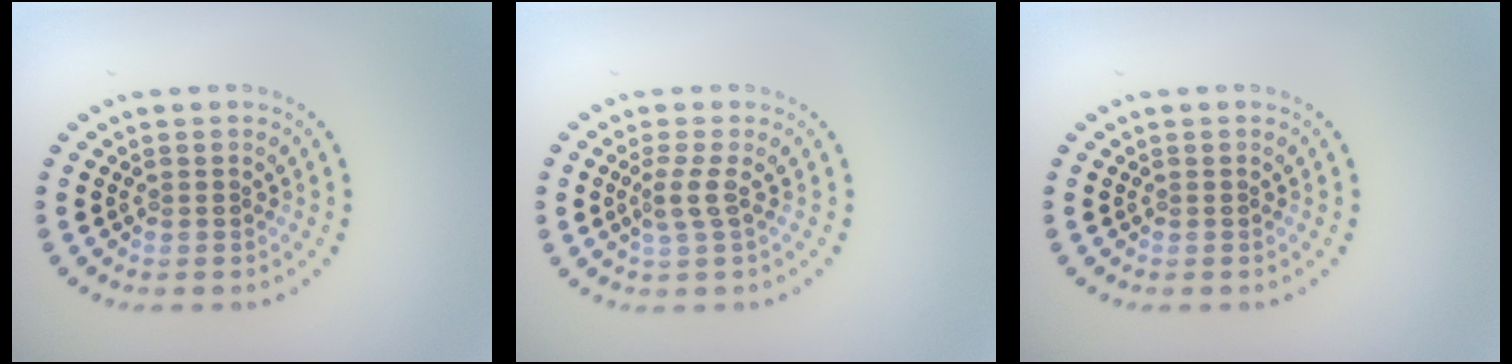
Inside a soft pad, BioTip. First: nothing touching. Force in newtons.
{"total": 1.8, "press": 1.3, "slide": 1.2}
{"total": 0.0}